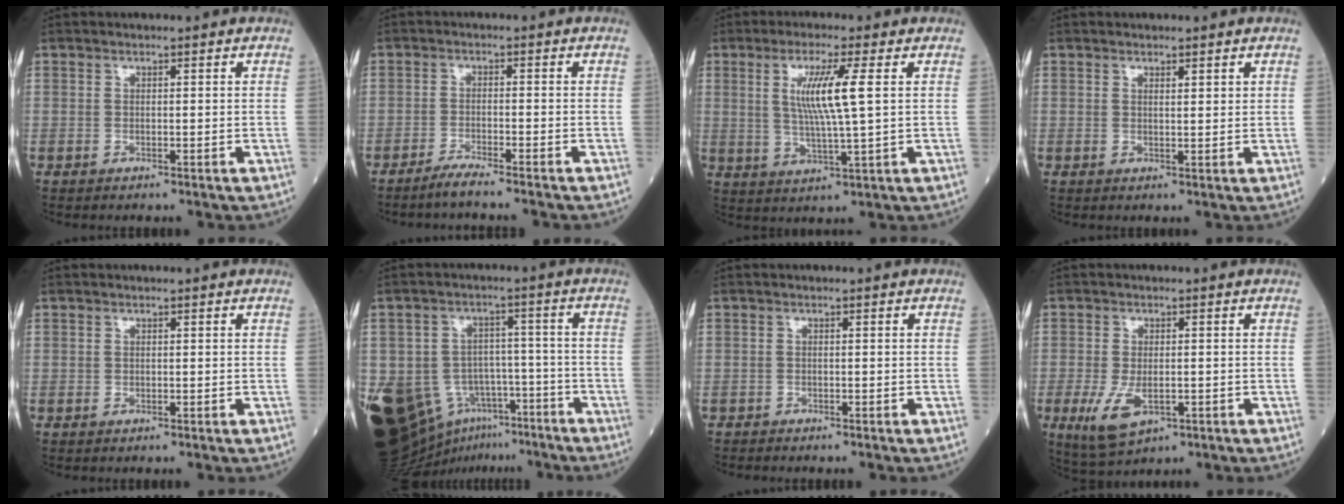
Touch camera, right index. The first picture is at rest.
{"total": 3.4, "force": [-3.0, -0.6, 1.5], "torque": [-0.033, -0.005, -0.052]}
{"total": 7.9, "force": [2.0, -0.4, 7.7], "torque": [-0.153, -0.004, 0.039]}
{"total": 1.2, "force": [0.8, 0.1, 0.8], "torque": [-0.017, -0.003, 0.015]}
{"total": 0.0}
{"total": 23.4, "force": [-13.0, 15.5, 11.7], "torque": [-0.298, 0.011, -0.193]}
{"total": 0.8, "force": [-0.8, 0.1, 0.0], "torque": [-0.007, -0.002, -0.019]}
{"total": 6.4, "force": [-2.2, 3.0, 5.2], "torque": [-0.109, -0.015, -0.028]}